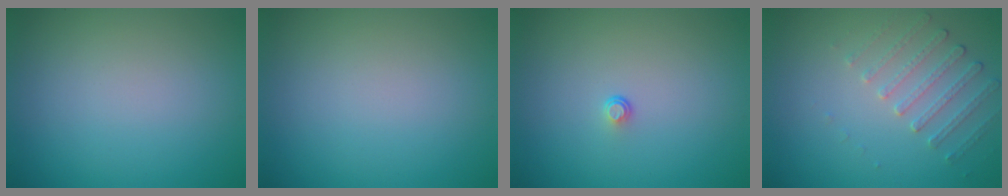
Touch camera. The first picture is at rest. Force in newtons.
{"total": 0.0}
{"total": 0.5, "press": 0.3, "slide": 0.5}
{"total": 1.9, "press": 1.5, "slide": 1.2}